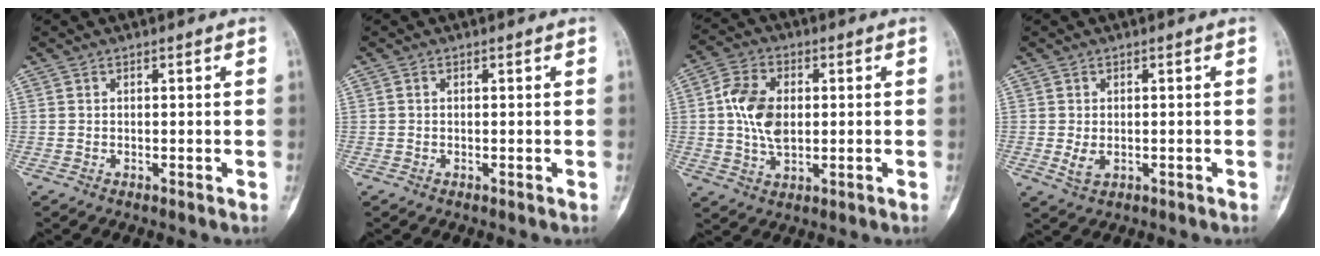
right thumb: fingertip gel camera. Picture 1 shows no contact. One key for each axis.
{"total": 0.0}
{"total": 9.8, "fx": 0.6, "fy": 6.3, "fz": 7.5, "tx": -0.139, "ty": 0.004, "tz": 0.011}
{"total": 2.7, "fx": -0.4, "fy": 1.7, "fz": 2.0, "tx": -0.038, "ty": -0.005, "tz": -0.002}